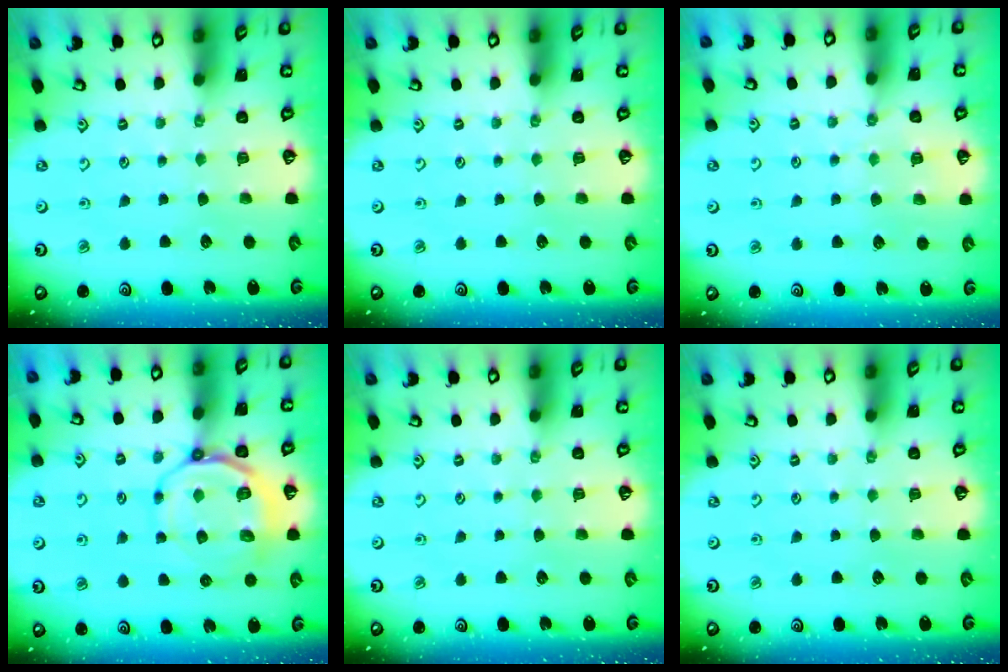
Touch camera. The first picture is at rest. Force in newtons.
{"total": 0.0}
{"total": 7.0, "press": 7.0, "slide": 0.5}
{"total": 10.7, "press": 10.3, "slide": 2.8}
{"total": 0.0}
{"total": 0.0}